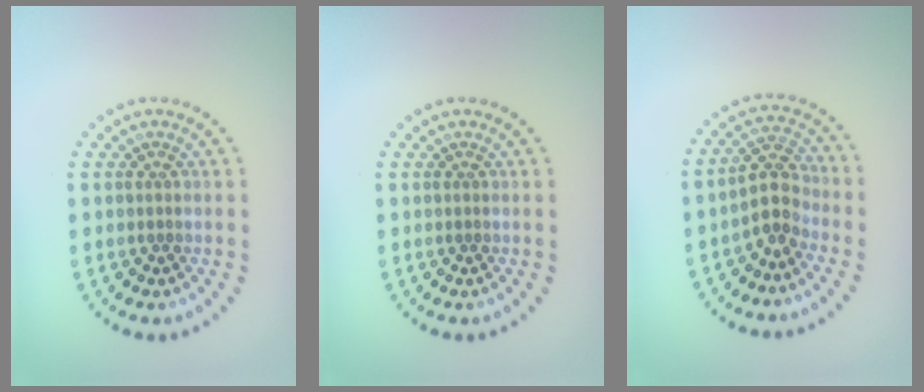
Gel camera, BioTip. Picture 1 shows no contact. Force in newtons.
{"total": 0.0}
{"total": 2.9, "press": 2.5, "slide": 1.4}